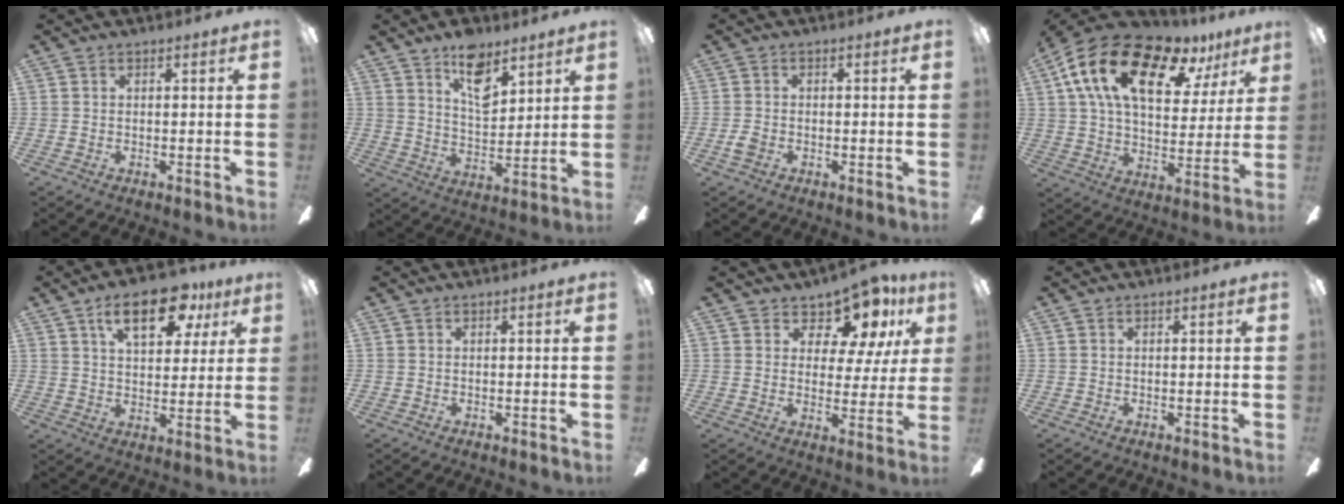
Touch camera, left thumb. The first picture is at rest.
{"total": 11.1, "force": [7.4, 5.4, 6.3], "torque": [-0.092, -0.035, 0.130]}
{"total": 2.3, "force": [-1.1, 1.6, 1.2], "torque": [-0.027, 0.005, -0.023]}
{"total": 20.4, "force": [11.4, 10.5, 13.4], "torque": [-0.231, -0.047, 0.197]}
{"total": 15.1, "force": [7.6, 7.6, 10.6], "torque": [-0.142, -0.015, 0.126]}
{"total": 0.0}
{"total": 10.5, "force": [7.8, 5.3, 4.5], "torque": [-0.075, -0.054, 0.145]}
{"total": 0.0}